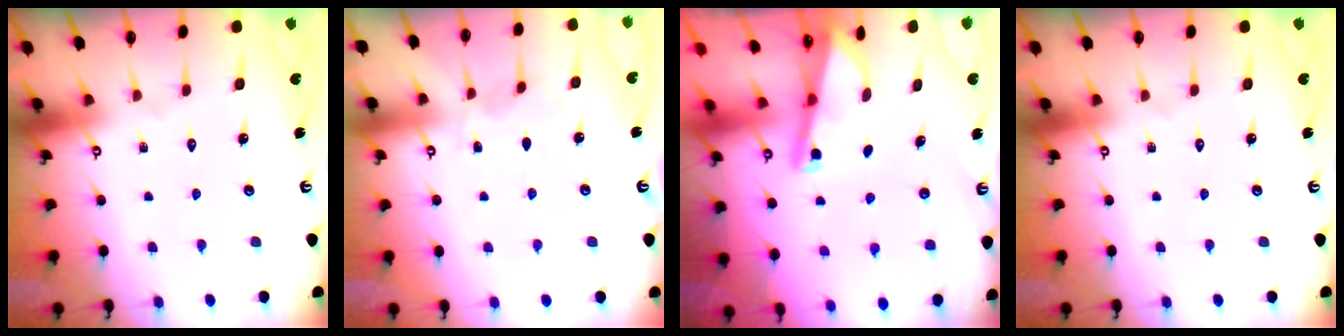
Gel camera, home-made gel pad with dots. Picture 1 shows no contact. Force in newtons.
{"total": 3.8, "press": 3.8, "slide": 0.4}
{"total": 2.0, "press": 2.0, "slide": 0.4}
{"total": 0.0}